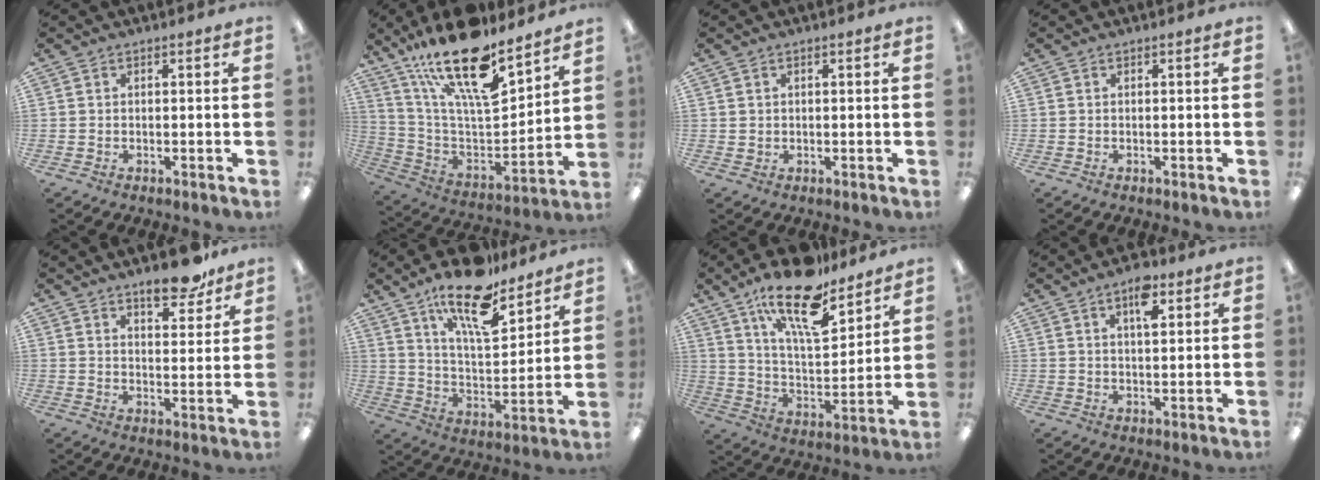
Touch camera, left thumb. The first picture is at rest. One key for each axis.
{"total": 22.9, "fx": 15.8, "fy": 7.7, "fz": 14.6, "tx": -0.266, "ty": -0.104, "tz": 0.271}
{"total": 1.1, "fx": 0.5, "fy": 0.9, "fz": 0.0, "tx": -0.001, "ty": 0.004, "tz": 0.010}
{"total": 0.0}
{"total": 9.5, "fx": 7.5, "fy": 3.2, "fz": 5.0, "tx": -0.059, "ty": -0.043, "tz": 0.127}
{"total": 17.5, "fx": 12.9, "fy": 5.9, "fz": 10.1, "tx": -0.166, "ty": -0.076, "tz": 0.216}
{"total": 19.5, "fx": 14.1, "fy": 6.9, "fz": 11.5, "tx": -0.190, "ty": -0.085, "tz": 0.238}
{"total": 6.8, "fx": 3.6, "fy": 3.0, "fz": 4.9, "tx": -0.065, "ty": -0.009, "tz": 0.056}